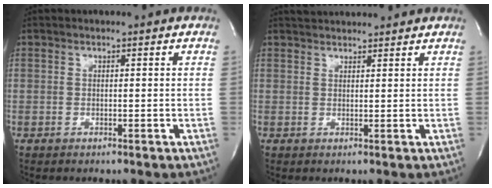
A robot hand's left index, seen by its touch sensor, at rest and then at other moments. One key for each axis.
{"total": 4.6, "fx": 4.5, "fy": 0.6, "fz": 0.8, "tx": -0.015, "ty": 0.027, "tz": 0.061}